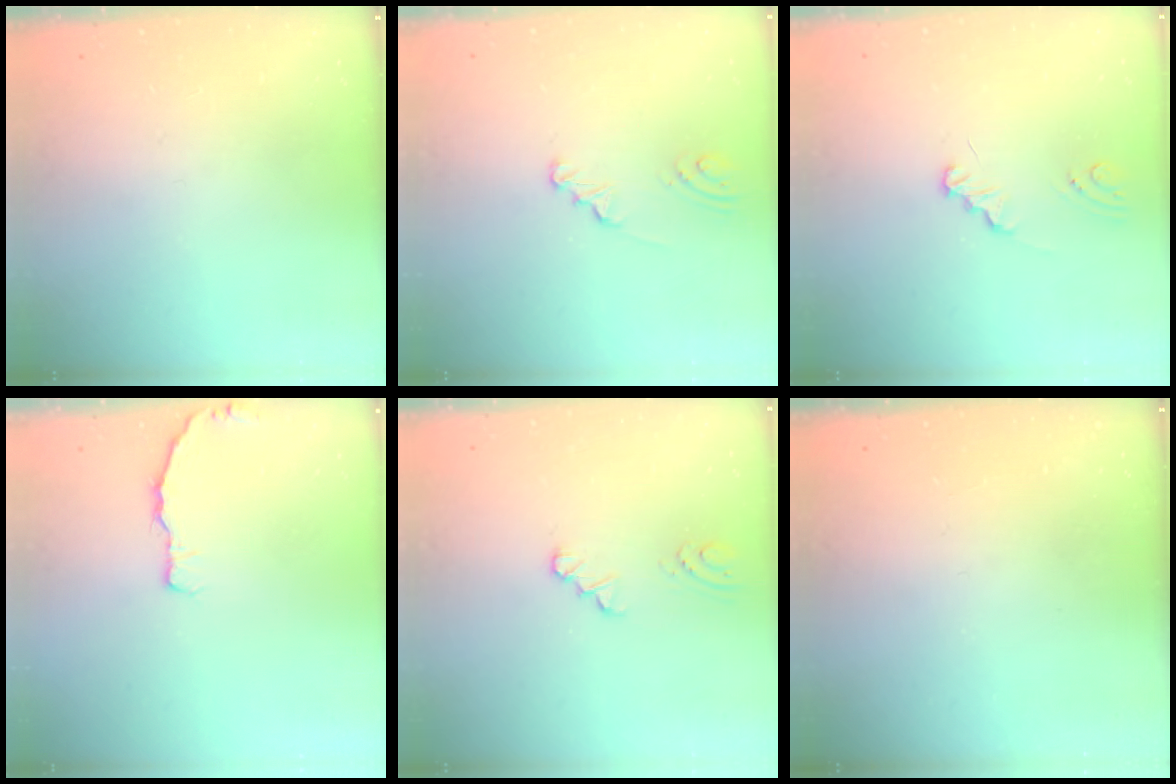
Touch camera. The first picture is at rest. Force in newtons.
{"total": 1.8, "press": 1.8, "slide": 0.2}
{"total": 1.0, "press": 1.0, "slide": 0.1}
{"total": 2.9, "press": 2.9, "slide": 0.5}
{"total": 0.7, "press": 0.7, "slide": 0.1}
{"total": 0.0}